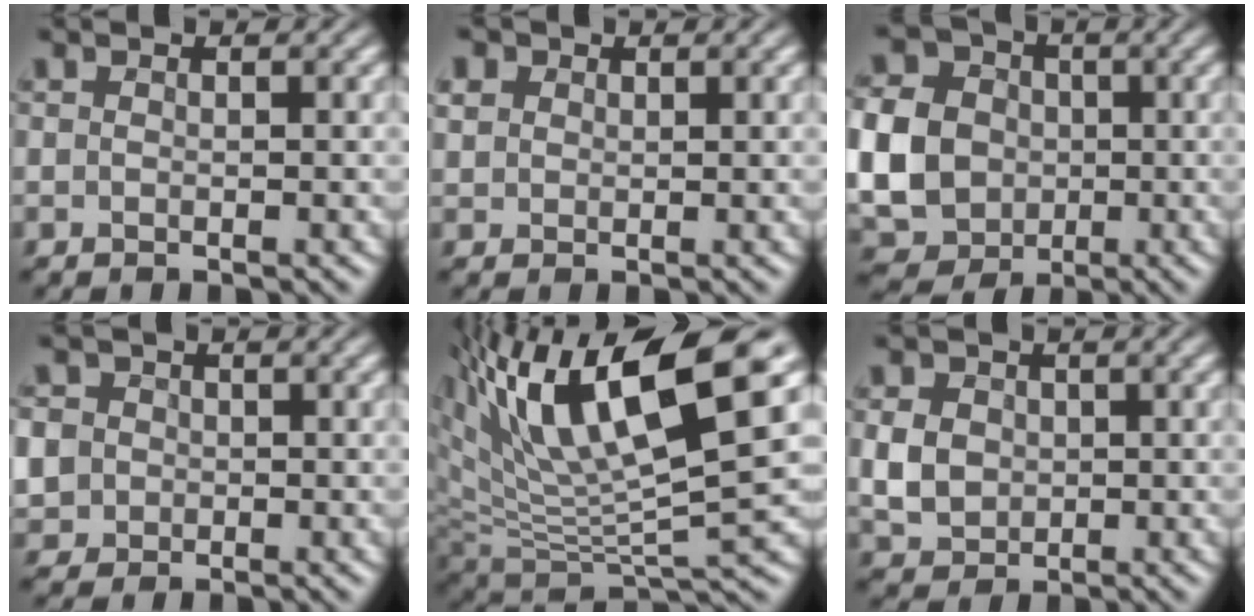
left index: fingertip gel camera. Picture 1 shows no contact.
{"total": 1.5, "force": [0.9, 1.2, 0.4], "torque": [-0.011, 0.003, 0.015]}
{"total": 9.9, "force": [-0.9, 8.5, 5.0], "torque": [-0.126, -0.010, -0.035]}
{"total": 6.5, "force": [-0.3, 6.0, 2.3], "torque": [-0.064, 0.020, -0.032]}
{"total": 13.5, "force": [6.6, 4.1, 11.0], "torque": [-0.201, 0.007, 0.124]}
{"total": 3.4, "force": [0.2, 2.9, 1.8], "torque": [-0.041, -0.002, 0.002]}